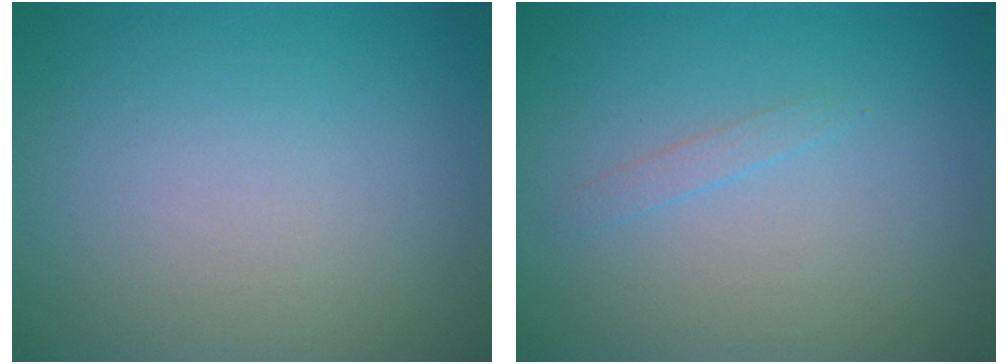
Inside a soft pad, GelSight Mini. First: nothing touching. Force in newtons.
{"total": 0.8, "press": 0.8, "slide": 0.1}